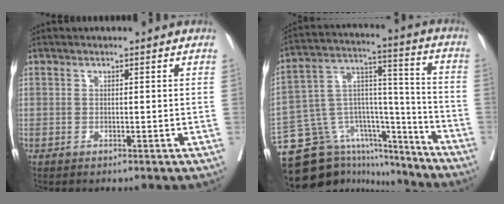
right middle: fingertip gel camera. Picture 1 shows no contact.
{"total": 16.4, "force": [-13.7, 8.1, 4.2], "torque": [-0.066, 0.086, -0.214]}